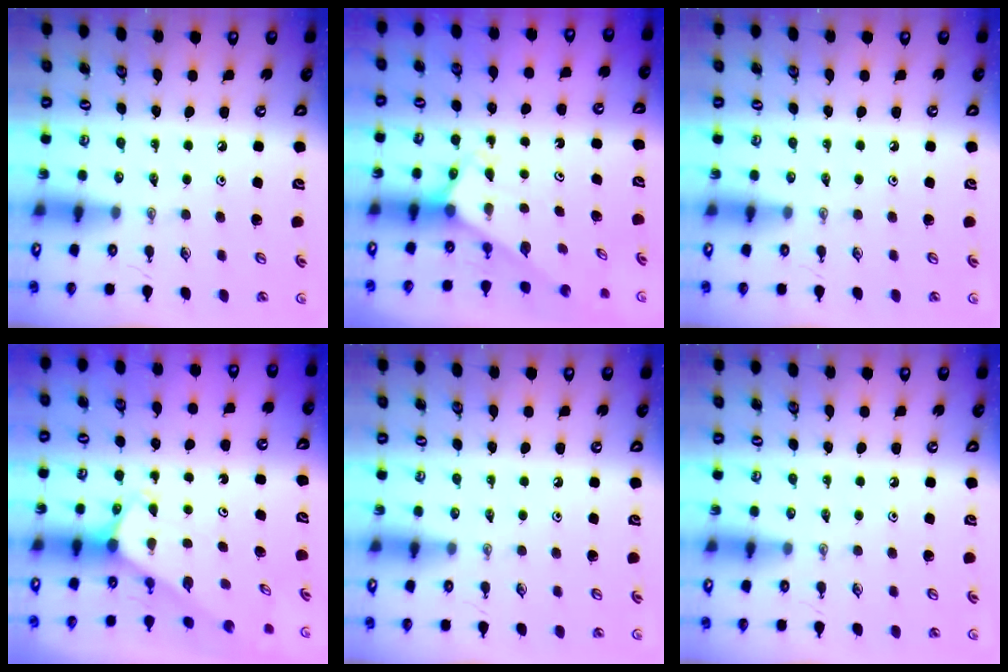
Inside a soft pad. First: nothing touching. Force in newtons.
{"total": 2.6, "press": 2.6, "slide": 0.2}
{"total": 0.0}
{"total": 2.1, "press": 2.1, "slide": 0.1}
{"total": 0.0}
{"total": 0.0}